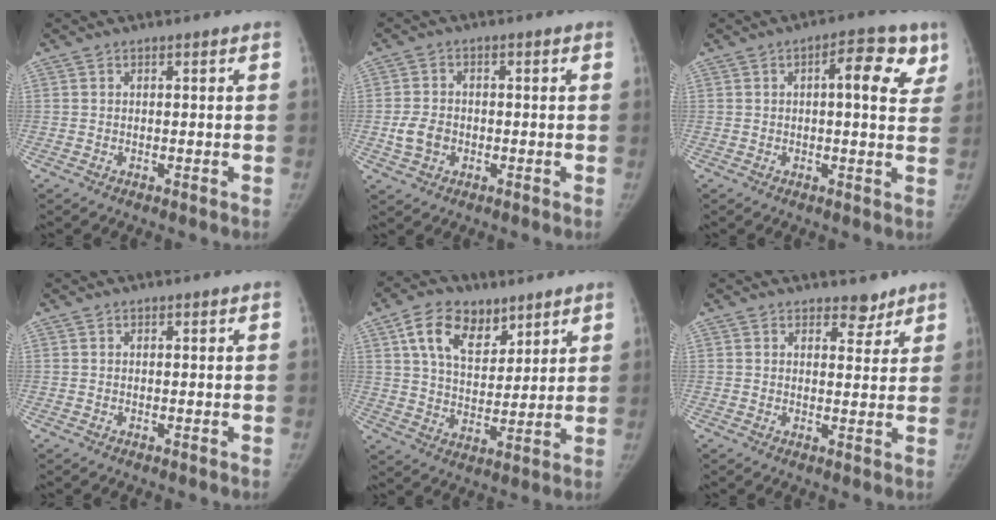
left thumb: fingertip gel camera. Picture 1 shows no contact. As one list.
[{"total": 4.9, "force": [-1.2, 3.8, 2.8], "torque": [-0.047, 0.007, -0.019]}, {"total": 9.1, "force": [3.3, 3.8, 7.6], "torque": [-0.071, 0.000, 0.035]}, {"total": 0.0}, {"total": 12.1, "force": [6.7, 7.3, 7.0], "torque": [-0.092, -0.030, 0.123]}, {"total": 3.5, "force": [2.8, 1.9, 0.8], "torque": [0.014, -0.020, 0.040]}]